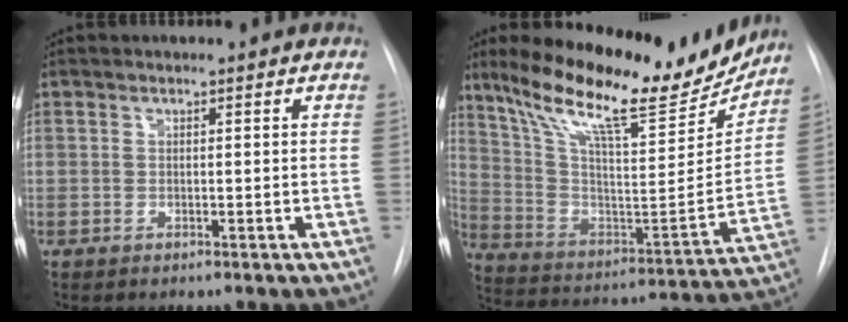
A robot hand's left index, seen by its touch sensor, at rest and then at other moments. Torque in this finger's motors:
{"motor_torque": [0.71, -1.43, 0.50, 0.16]}